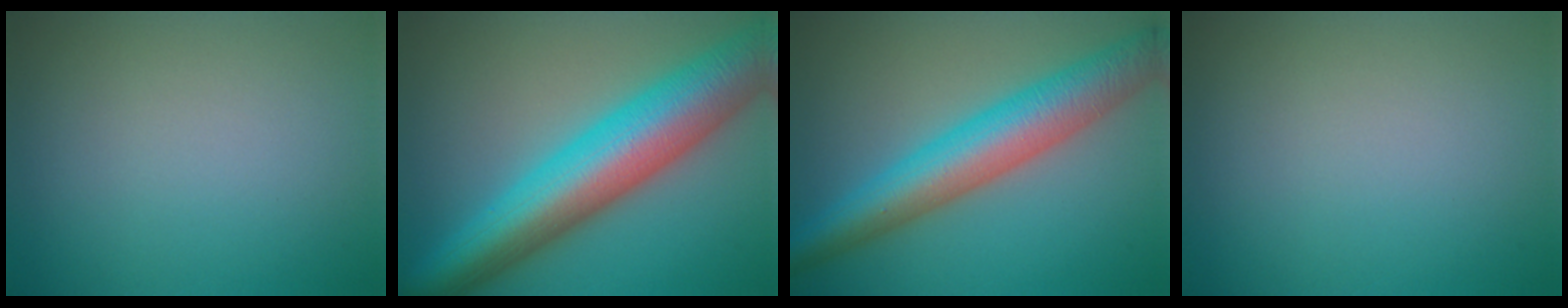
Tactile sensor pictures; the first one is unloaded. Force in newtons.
{"total": 11.5, "press": 11.5, "slide": 0.2}
{"total": 7.8, "press": 7.8, "slide": 0.0}
{"total": 0.0}